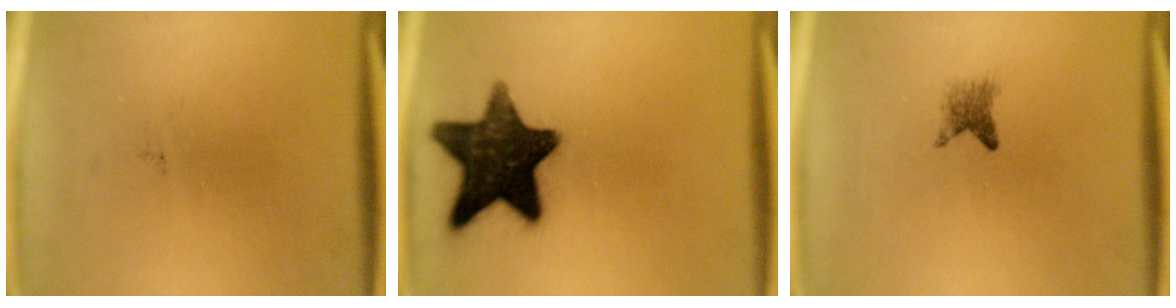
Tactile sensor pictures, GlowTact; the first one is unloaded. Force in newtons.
{"total": 16.0}
{"total": 2.0}